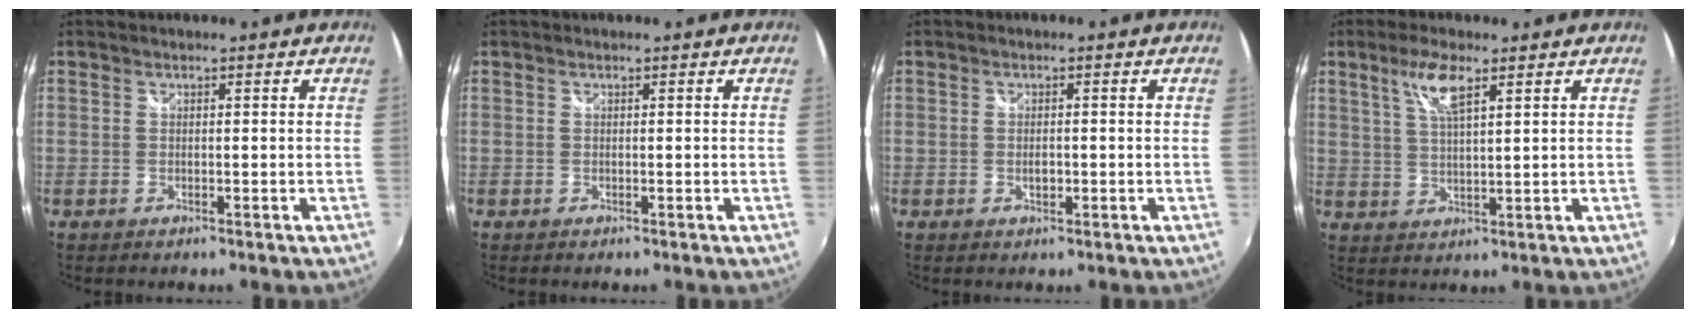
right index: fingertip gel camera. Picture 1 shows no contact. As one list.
[{"total": 0.0}, {"total": 1.7, "force": [-0.4, 1.0, 1.3], "torque": [-0.023, -0.001, -0.007]}, {"total": 6.1, "force": [3.3, 1.4, 4.9], "torque": [-0.096, 0.004, 0.066]}]